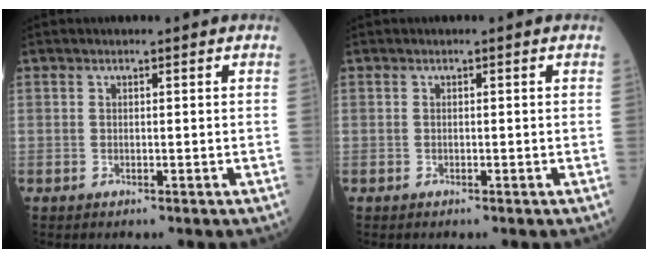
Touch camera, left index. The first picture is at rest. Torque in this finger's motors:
{"motor_torque": [0.00, 0.15, 0.03, 0.01]}